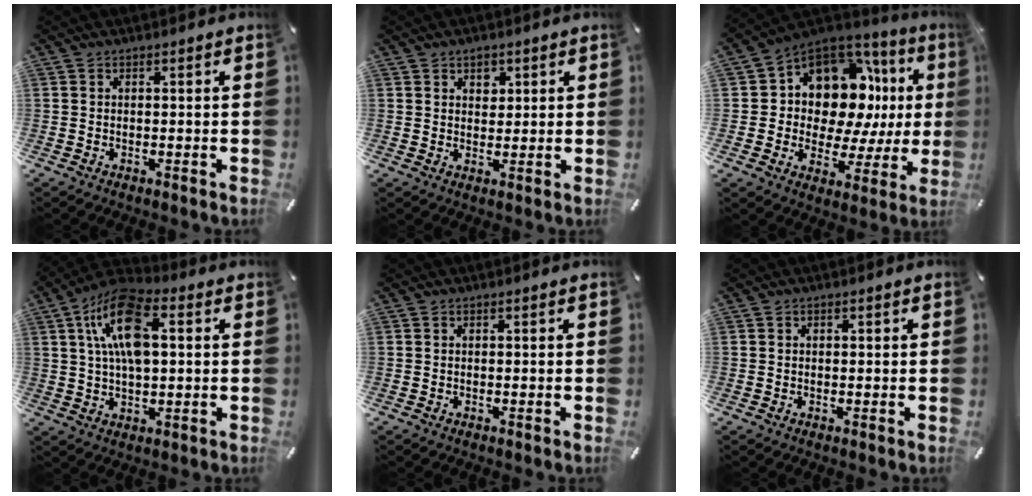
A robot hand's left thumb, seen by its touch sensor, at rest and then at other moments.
{"total": 3.2, "force": [1.5, 2.6, 1.0], "torque": [0.007, -0.008, 0.019]}
{"total": 13.4, "force": [4.8, 9.7, 7.9], "torque": [-0.118, -0.060, 0.084]}
{"total": 14.1, "force": [3.9, 7.4, 11.4], "torque": [-0.224, 0.002, 0.065]}
{"total": 0.0}
{"total": 0.6, "force": [0.1, 0.5, 0.3], "torque": [-0.007, 0.003, 0.000]}